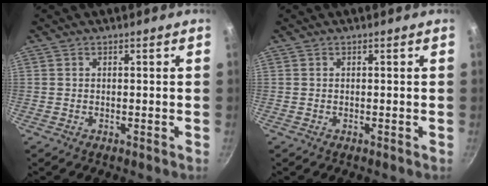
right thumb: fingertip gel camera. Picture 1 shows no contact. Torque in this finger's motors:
{"motor_torque": [-0.41, 0.02, -0.25, 0.12, 0.00]}